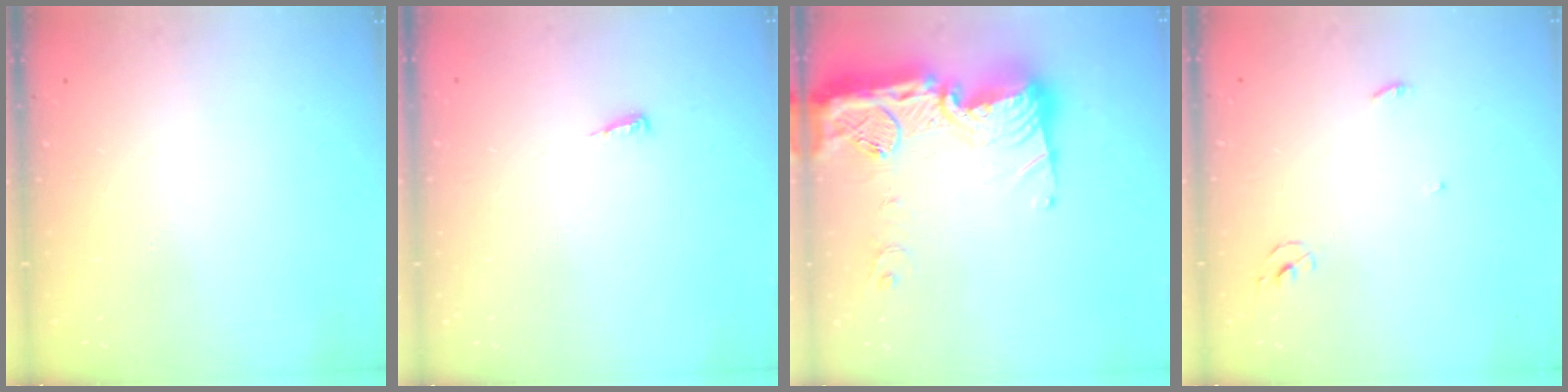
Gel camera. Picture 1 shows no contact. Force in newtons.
{"total": 4.9, "press": 4.9, "slide": 0.5}
{"total": 23.2, "press": 23.1, "slide": 2.1}
{"total": 2.3, "press": 2.3, "slide": 0.1}